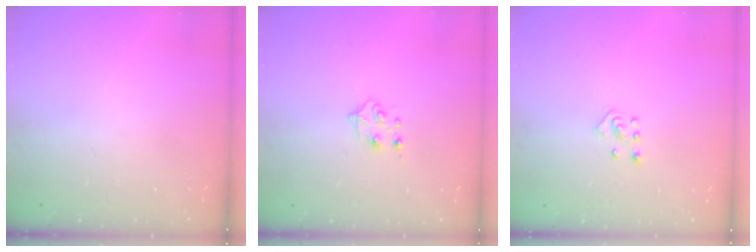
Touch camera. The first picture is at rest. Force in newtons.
{"total": 4.4, "press": 4.4, "slide": 0.6}
{"total": 4.7, "press": 4.6, "slide": 0.6}